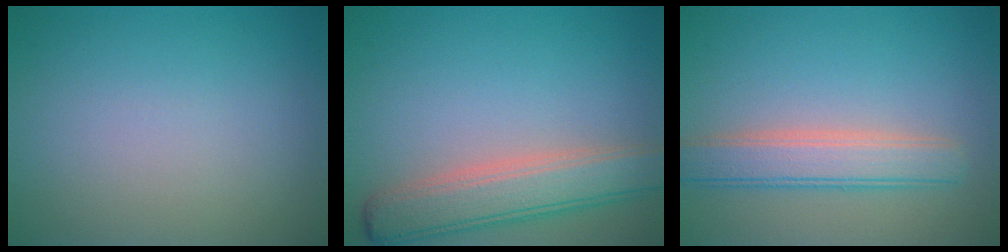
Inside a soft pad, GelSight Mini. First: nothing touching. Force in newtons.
{"total": 5.4, "press": 5.4, "slide": 0.5}
{"total": 4.2, "press": 4.2, "slide": 0.4}